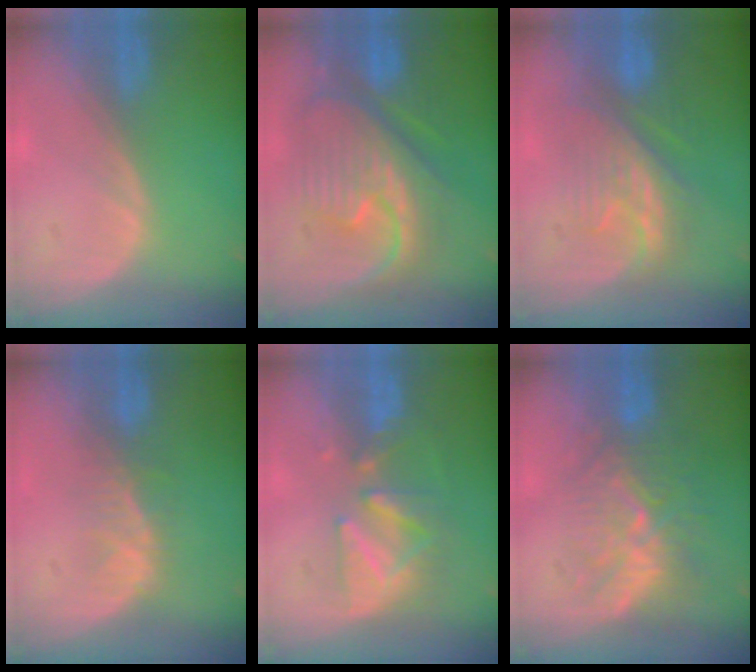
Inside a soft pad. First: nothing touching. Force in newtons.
{"total": 12.2, "press": 12.1, "slide": 1.4}
{"total": 8.4, "press": 8.1, "slide": 1.9}
{"total": 3.7, "press": 3.3, "slide": 1.6}
{"total": 8.4, "press": 7.7, "slide": 3.3}
{"total": 9.4, "press": 8.7, "slide": 3.8}